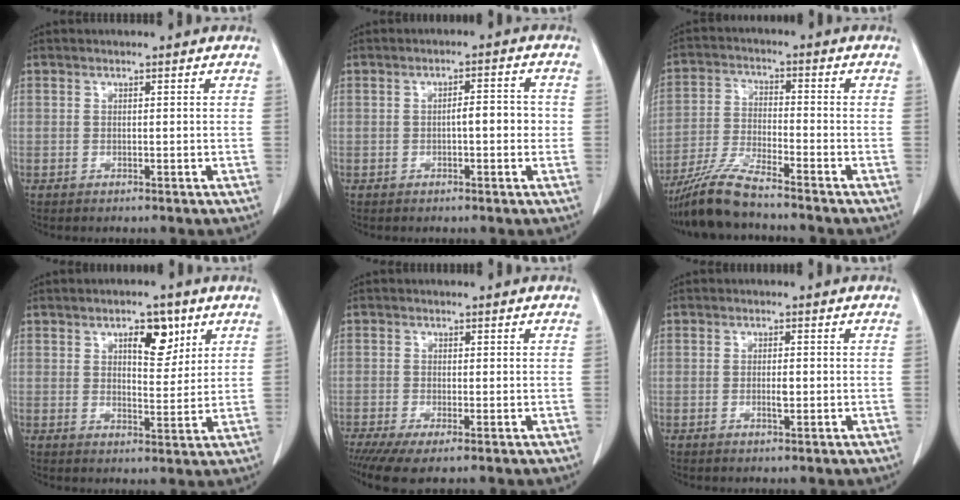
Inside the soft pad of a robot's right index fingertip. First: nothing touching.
{"total": 3.8, "force": [-0.4, 1.1, 3.6], "torque": [-0.052, 0.011, -0.006]}
{"total": 8.6, "force": [-7.5, 0.0, 4.2], "torque": [-0.089, -0.023, -0.147]}
{"total": 6.2, "force": [3.3, 2.6, 4.5], "torque": [-0.066, 0.001, 0.049]}
{"total": 4.5, "force": [-2.7, 0.8, 3.5], "torque": [-0.059, -0.014, -0.047]}
{"total": 1.7, "force": [-0.3, 0.3, 1.7], "torque": [-0.033, -0.001, -0.005]}